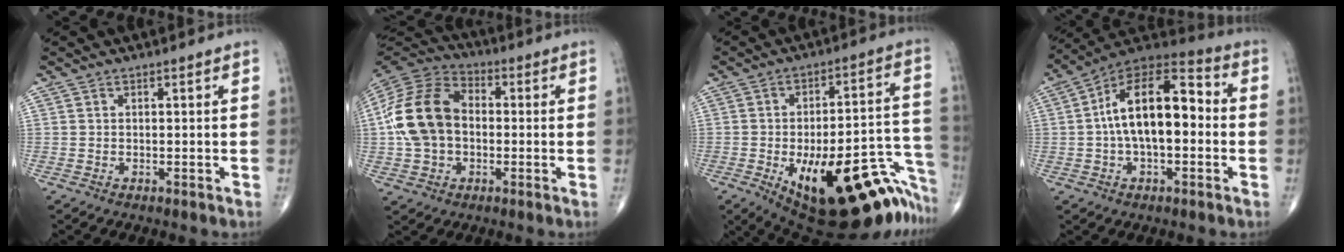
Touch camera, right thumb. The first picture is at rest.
{"total": 17.2, "force": [-0.2, 12.4, 12.0], "torque": [-0.234, 0.030, -0.011]}
{"total": 32.4, "force": [-15.2, 12.2, 25.8], "torque": [-0.255, 0.065, -0.192]}
{"total": 17.5, "force": [0.2, 8.9, 15.1], "torque": [-0.240, 0.045, -0.010]}